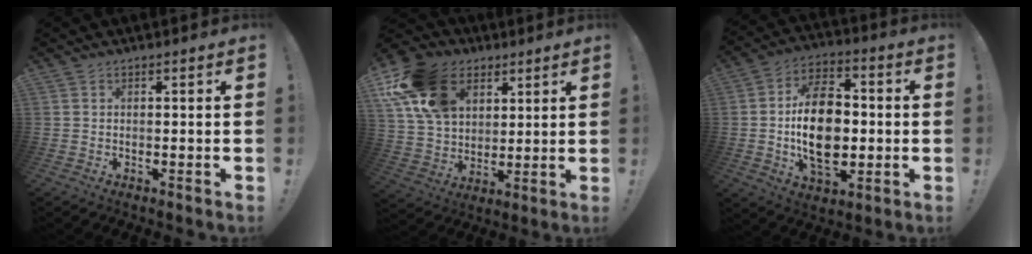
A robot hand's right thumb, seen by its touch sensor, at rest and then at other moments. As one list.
[{"total": 20.8, "force": [8.9, 14.9, 11.4], "torque": [-0.207, -0.028, 0.170]}, {"total": 19.1, "force": [-1.3, 12.6, 14.3], "torque": [-0.253, 0.005, -0.024]}]